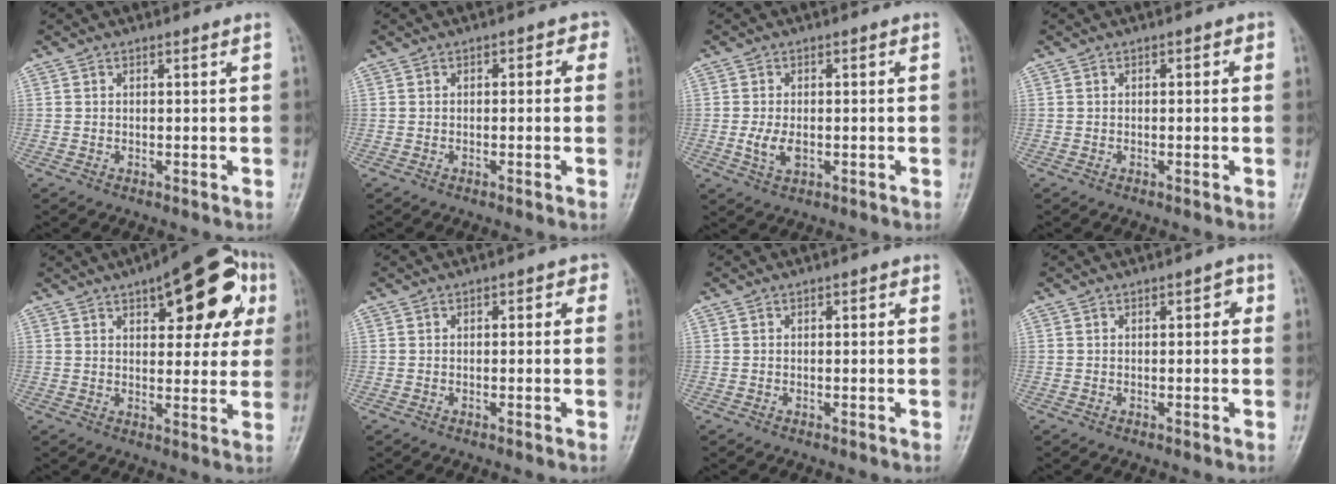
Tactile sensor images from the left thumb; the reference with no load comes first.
{"total": 2.6, "force": [0.3, 1.7, 1.9], "torque": [0.004, 0.010, -0.010]}
{"total": 4.2, "force": [-0.7, 2.5, 3.4], "torque": [-0.065, -0.002, -0.012]}
{"total": 1.5, "force": [0.2, 0.9, 1.2], "torque": [-0.002, 0.004, -0.005]}
{"total": 18.7, "force": [7.4, 8.2, 15.0], "torque": [-0.155, 0.007, 0.093]}
{"total": 2.3, "force": [0.3, 1.5, 1.7], "torque": [0.002, 0.008, -0.009]}
{"total": 1.2, "force": [0.2, 0.7, 0.9], "torque": [-0.001, 0.003, -0.003]}
{"total": 2.1, "force": [0.5, 1.2, 1.6], "torque": [-0.003, 0.005, -0.001]}